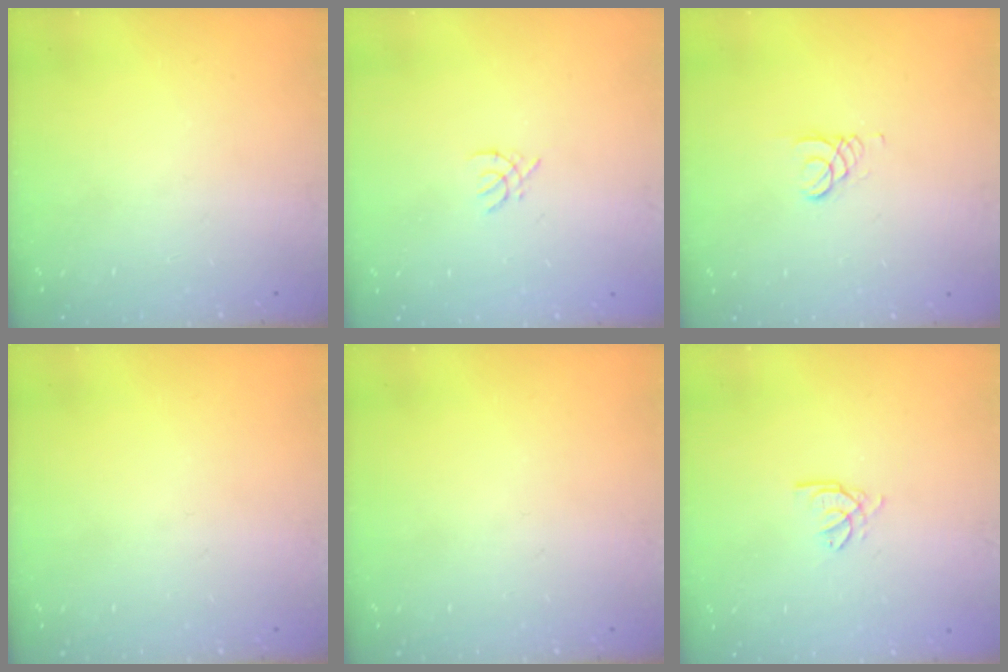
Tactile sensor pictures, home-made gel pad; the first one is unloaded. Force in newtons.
{"total": 1.8, "press": 1.8, "slide": 0.4}
{"total": 0.7, "press": 0.7, "slide": 0.1}
{"total": 0.0}
{"total": 0.0}
{"total": 2.6, "press": 2.6, "slide": 0.3}